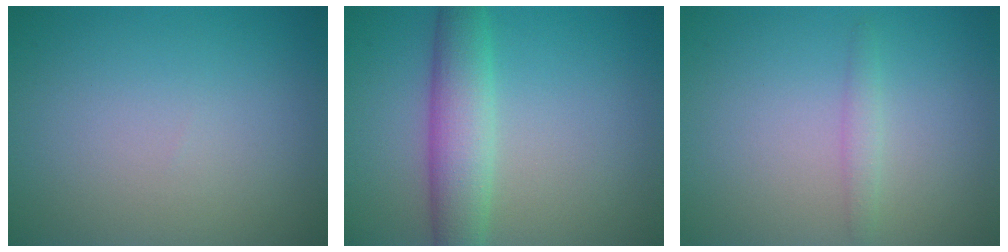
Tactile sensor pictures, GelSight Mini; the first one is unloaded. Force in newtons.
{"total": 4.8, "press": 4.8, "slide": 0.1}
{"total": 1.1, "press": 1.1, "slide": 0.0}